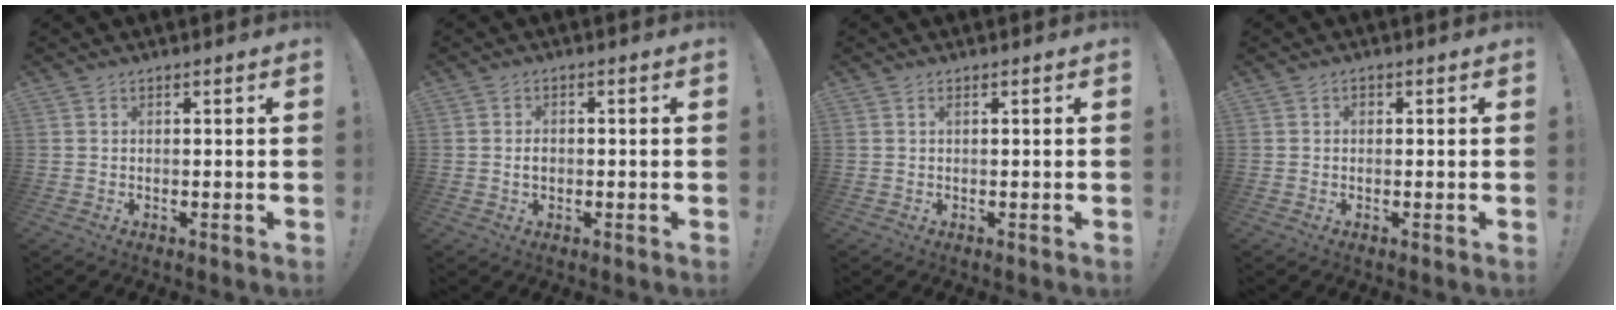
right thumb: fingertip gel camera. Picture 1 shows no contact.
{"total": 2.0, "force": [-0.6, 1.3, 1.3], "torque": [-0.021, 0.005, -0.012]}
{"total": 0.7, "force": [0.2, 0.0, 0.7], "torque": [-0.014, 0.001, 0.003]}
{"total": 0.9, "force": [-0.1, 0.8, 0.4], "torque": [-0.015, 0.008, -0.002]}